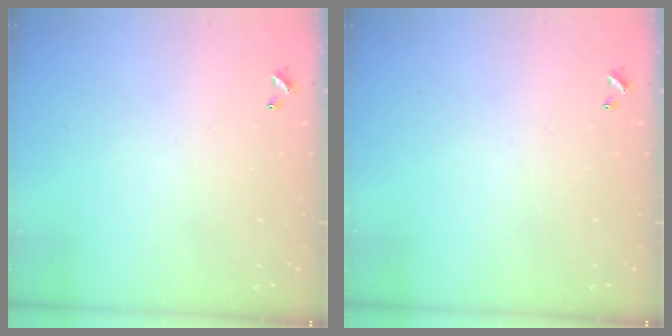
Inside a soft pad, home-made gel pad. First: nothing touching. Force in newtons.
{"total": 0.0}